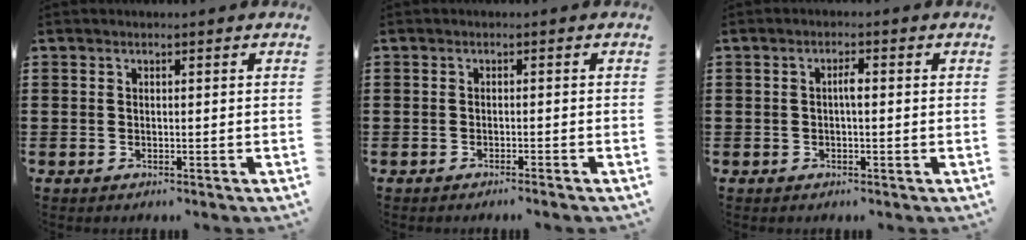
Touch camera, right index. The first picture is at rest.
{"total": 0.9, "force": [-0.8, -0.2, 0.4], "torque": [-0.006, -0.001, -0.017]}
{"total": 1.6, "force": [-0.2, 0.4, 1.5], "torque": [-0.030, 0.003, -0.004]}